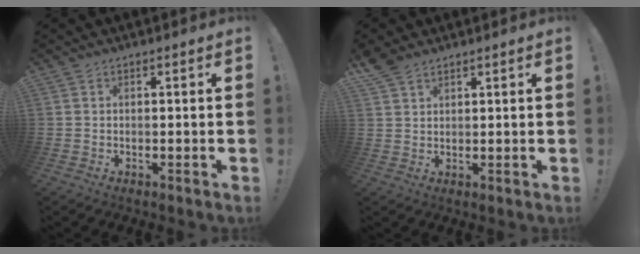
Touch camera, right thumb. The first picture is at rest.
{"total": 4.4, "force": [3.6, 1.9, 1.8], "torque": [-0.037, -0.019, 0.069]}